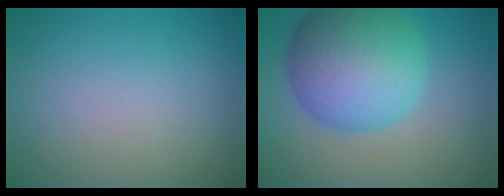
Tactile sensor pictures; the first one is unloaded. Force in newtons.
{"total": 10.9, "press": 10.9, "slide": 0.1}